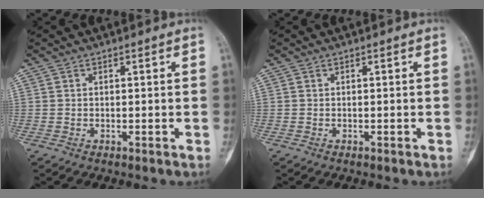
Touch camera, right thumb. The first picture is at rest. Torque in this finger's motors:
{"motor_torque": [-0.04, 0.00, 0.26, 0.20, -0.07]}